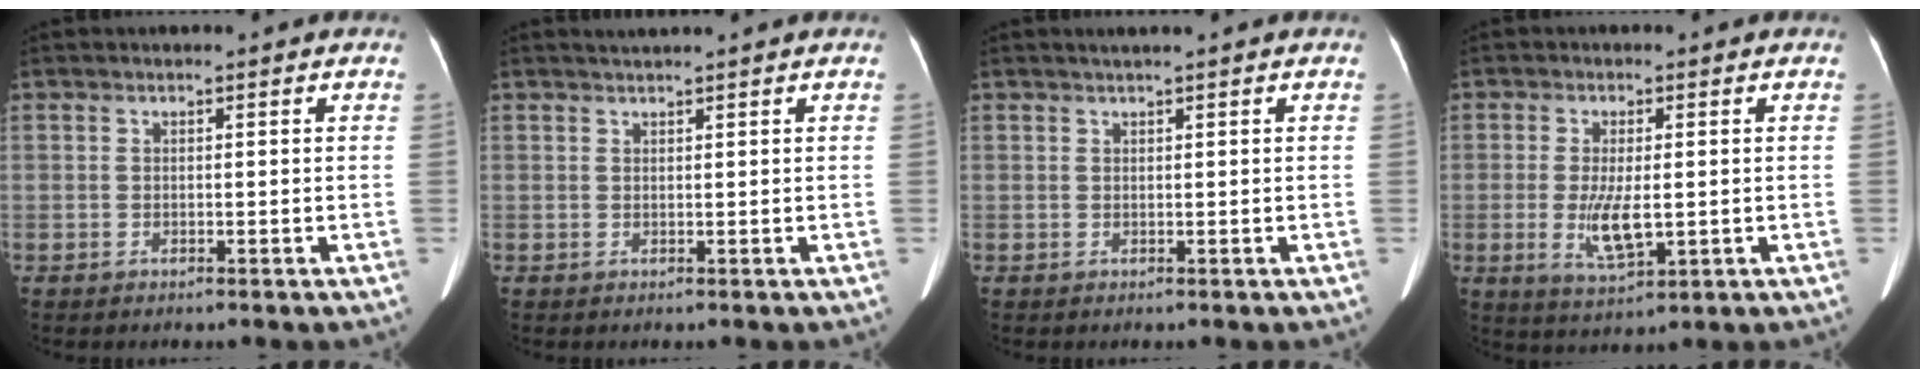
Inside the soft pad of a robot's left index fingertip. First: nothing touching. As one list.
[{"total": 1.4, "force": [1.2, -0.5, 0.5], "torque": [-0.009, 0.009, 0.029]}, {"total": 0.9, "force": [0.6, -0.2, 0.7], "torque": [-0.015, 0.006, 0.016]}, {"total": 6.1, "force": [-0.8, 2.0, 5.7], "torque": [-0.116, -0.014, -0.007]}]